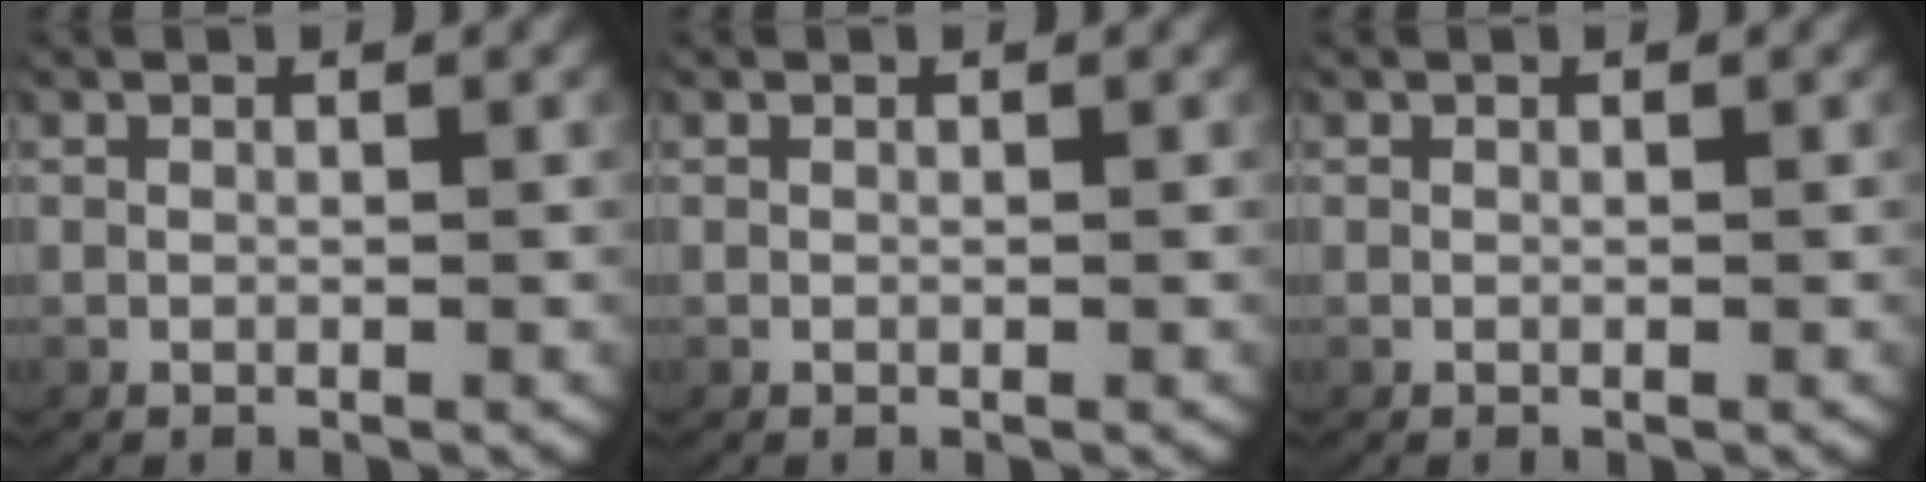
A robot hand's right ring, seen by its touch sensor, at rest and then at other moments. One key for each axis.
{"total": 0.0}
{"total": 0.0}